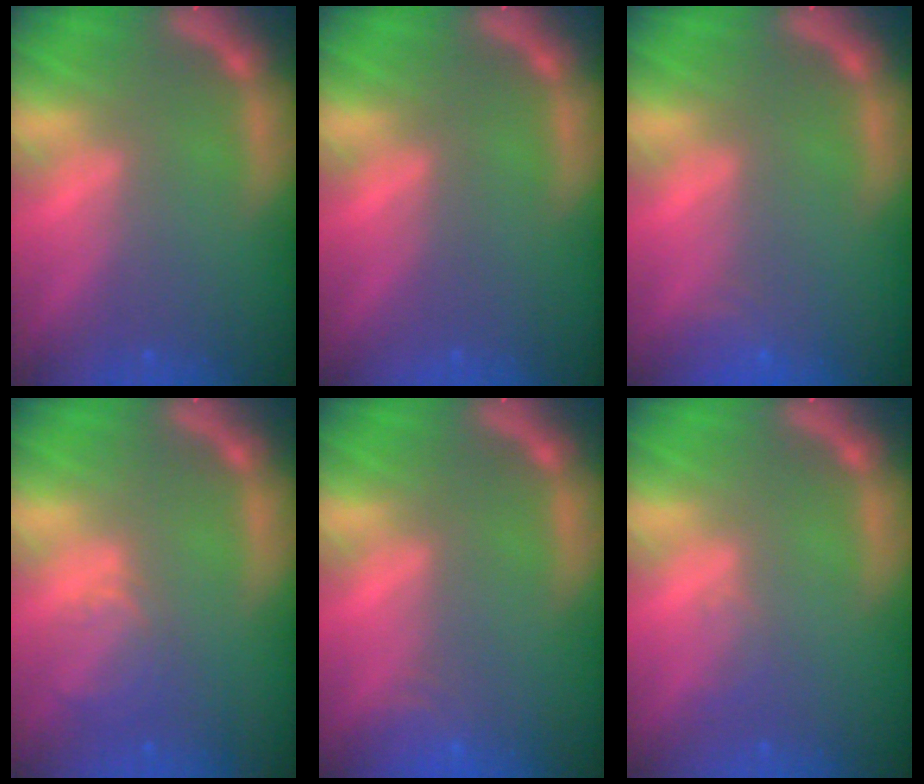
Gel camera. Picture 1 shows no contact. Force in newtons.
{"total": 0.0}
{"total": 1.9}
{"total": 2.9}
{"total": 2.4}
{"total": 1.0}